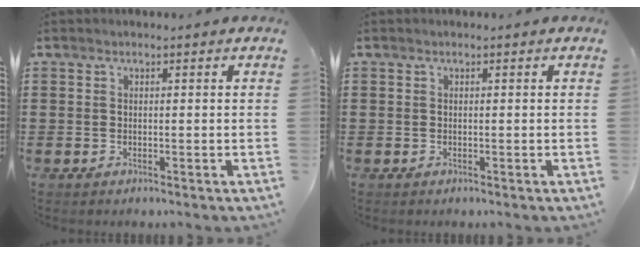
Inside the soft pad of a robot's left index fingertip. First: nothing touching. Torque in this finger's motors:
{"motor_torque": [0.00, 0.00, 0.00, 0.00]}